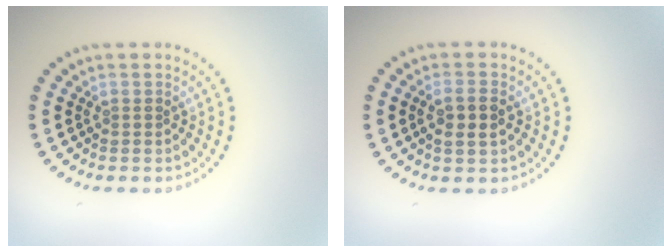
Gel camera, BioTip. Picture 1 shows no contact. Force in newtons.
{"total": 2.4, "press": 2.3, "slide": 0.6}